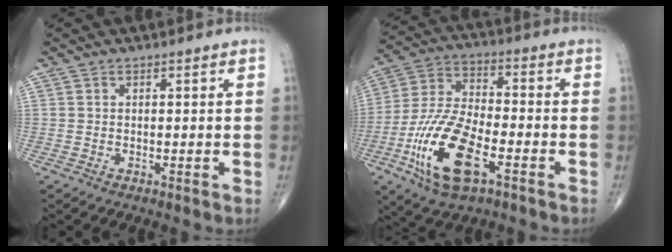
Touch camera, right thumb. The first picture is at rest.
{"total": 17.5, "force": [-7.0, 7.5, 14.2], "torque": [-0.289, 0.020, -0.128]}